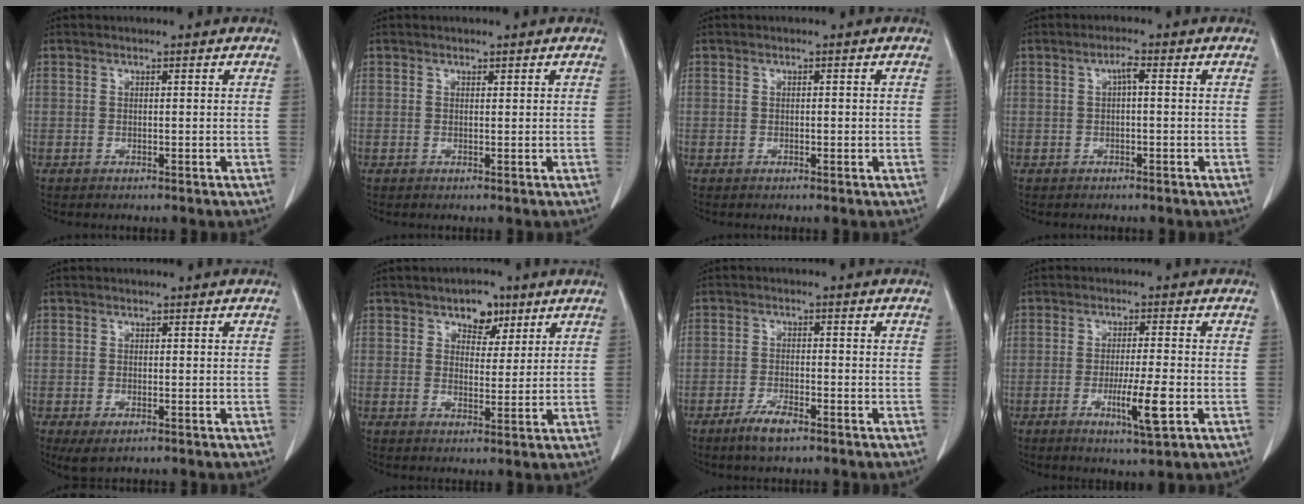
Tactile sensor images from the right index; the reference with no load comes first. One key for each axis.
{"total": 0.0}
{"total": 0.6, "fx": -0.1, "fy": 0.2, "fz": 0.5, "tx": -0.010, "ty": 0.000, "tz": 0.000}
{"total": 1.7, "fx": 0.2, "fy": 0.3, "fz": 1.7, "tx": -0.031, "ty": 0.004, "tz": 0.003}
{"total": 2.8, "fx": -1.4, "fy": 1.3, "fz": 2.1, "tx": -0.043, "ty": -0.007, "tz": -0.014}
{"total": 5.1, "fx": 3.1, "fy": 3.2, "fz": 2.7, "tx": -0.030, "ty": 0.008, "tz": 0.047}
{"total": 4.1, "fx": -2.8, "fy": 1.0, "fz": 2.7, "tx": -0.057, "ty": -0.002, "tz": -0.051}
{"total": 6.9, "fx": -2.2, "fy": 0.0, "fz": 6.5, "tx": -0.113, "ty": -0.014, "tz": -0.034}